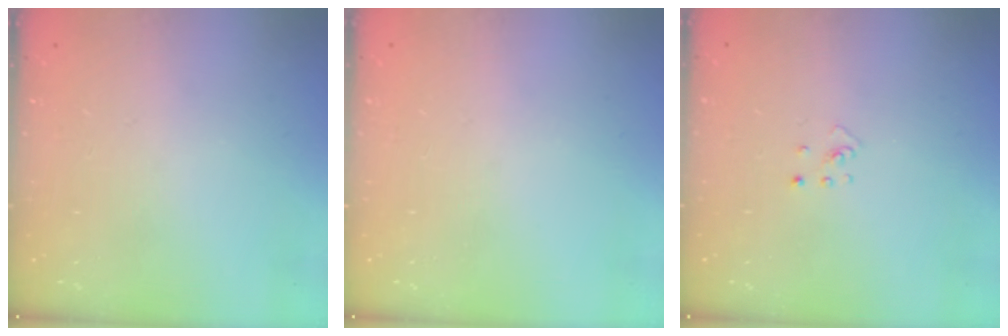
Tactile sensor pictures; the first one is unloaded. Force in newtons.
{"total": 0.0}
{"total": 2.0, "press": 2.0, "slide": 0.3}